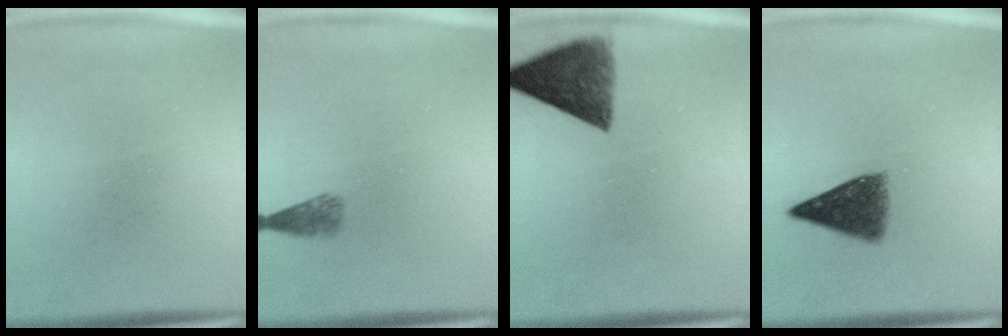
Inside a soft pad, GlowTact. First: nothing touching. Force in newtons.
{"total": 1.9}
{"total": 8.9}
{"total": 7.7}